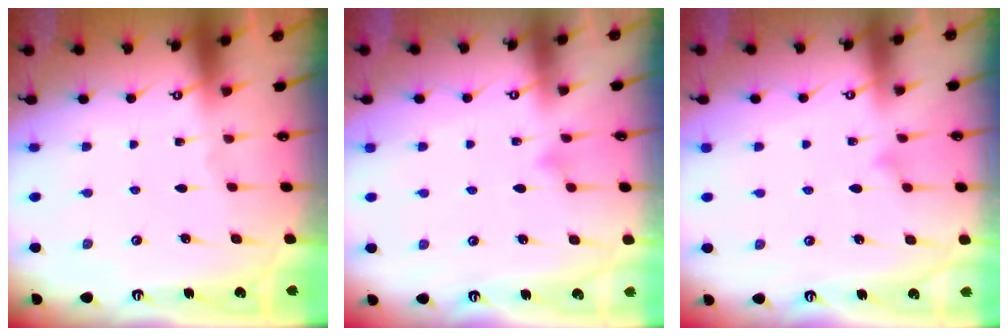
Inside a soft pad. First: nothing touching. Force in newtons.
{"total": 6.3, "press": 6.3, "slide": 0.6}
{"total": 8.4, "press": 8.4, "slide": 0.5}